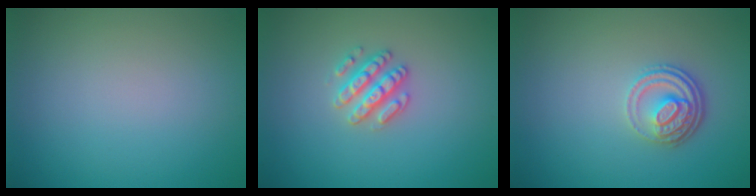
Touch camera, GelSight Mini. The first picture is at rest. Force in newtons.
{"total": 2.6, "press": 2.6, "slide": 0.3}
{"total": 3.4, "press": 2.6, "slide": 2.3}